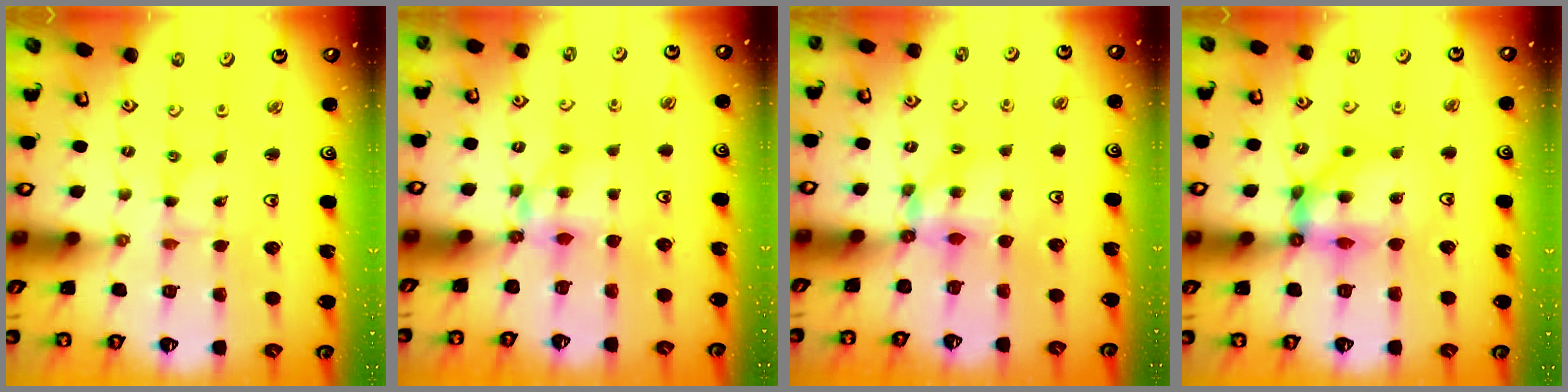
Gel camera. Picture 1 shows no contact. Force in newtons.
{"total": 6.3, "press": 6.3, "slide": 0.2}
{"total": 6.5, "press": 6.5, "slide": 0.1}
{"total": 10.4, "press": 10.3, "slide": 1.4}